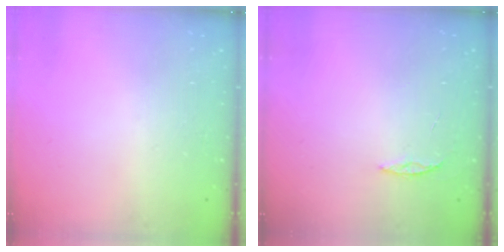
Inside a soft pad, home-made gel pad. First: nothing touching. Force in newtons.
{"total": 2.4, "press": 2.4, "slide": 0.2}